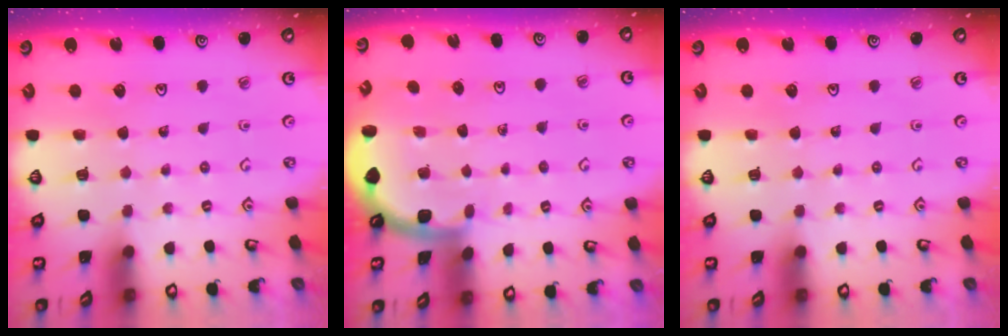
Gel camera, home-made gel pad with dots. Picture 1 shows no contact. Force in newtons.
{"total": 1.7, "press": 1.7, "slide": 0.0}
{"total": 0.0}